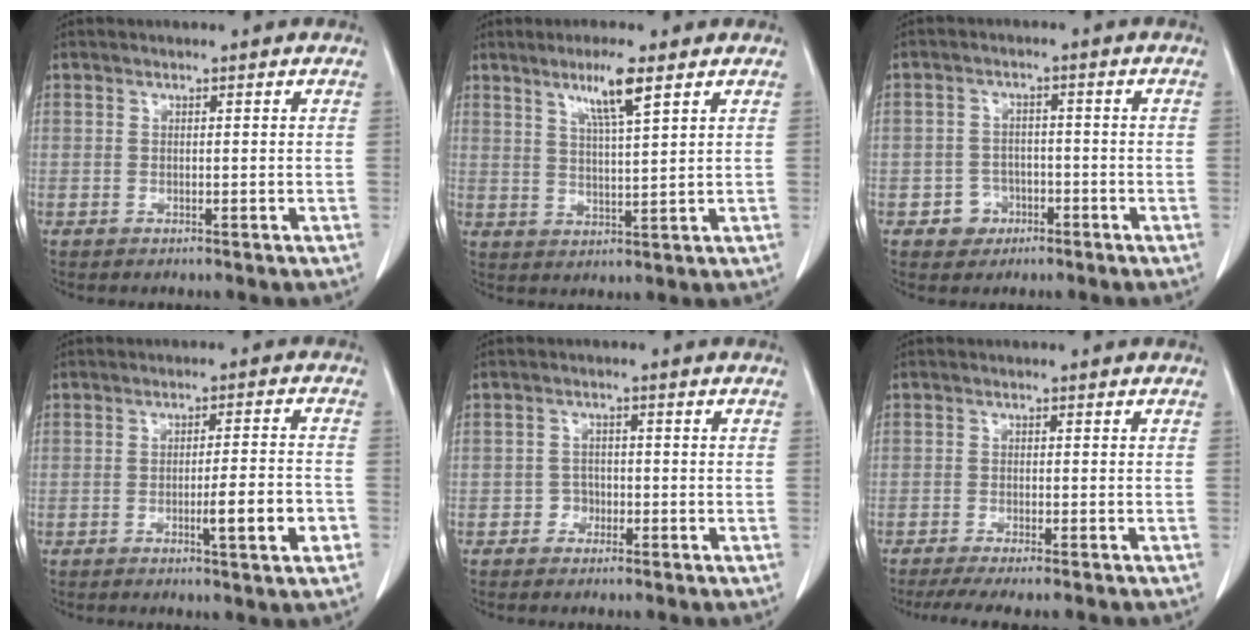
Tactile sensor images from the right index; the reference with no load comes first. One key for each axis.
{"total": 6.2, "fx": 3.6, "fy": -0.2, "fz": 5.0, "tx": -0.093, "ty": -0.003, "tz": 0.067}
{"total": 3.7, "fx": -1.6, "fy": 3.3, "fz": 0.3, "tx": 0.004, "ty": 0.015, "tz": -0.019}
{"total": 6.9, "fx": -2.5, "fy": 0.2, "fz": 6.4, "tx": -0.091, "ty": -0.002, "tz": -0.034}
{"total": 1.8, "fx": -1.0, "fy": 1.5, "fz": 0.3, "tx": 0.002, "ty": 0.010, "tz": -0.019}
{"total": 7.6, "fx": -6.4, "fy": 0.3, "fz": 4.0, "tx": -0.049, "ty": -0.012, "tz": -0.097}